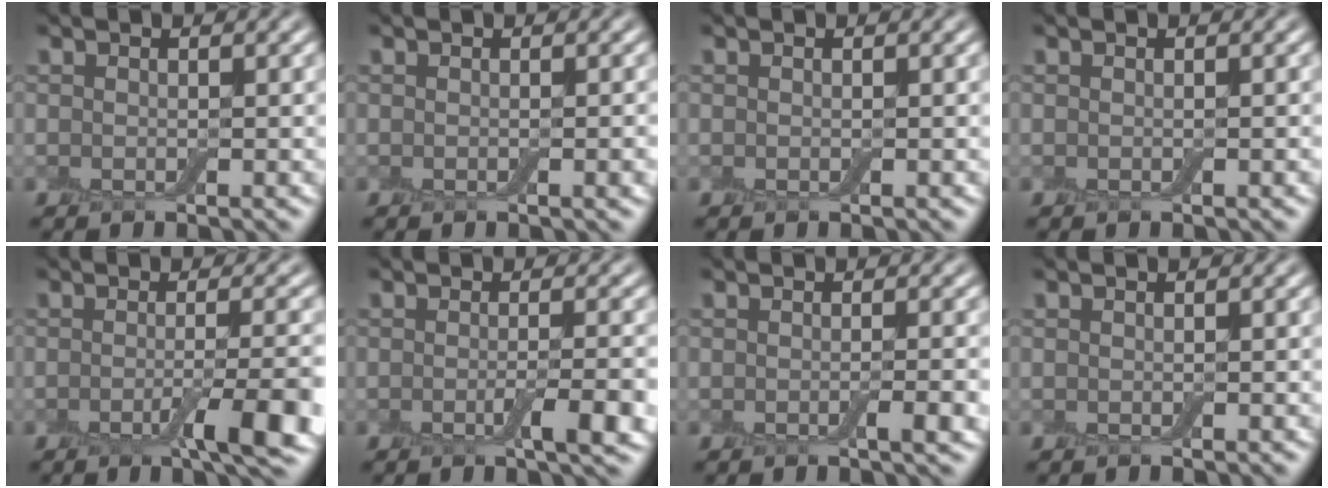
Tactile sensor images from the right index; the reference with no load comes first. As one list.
[{"total": 1.3, "force": [-0.2, 0.4, 1.2], "torque": [-0.012, -0.002, -0.005]}, {"total": 0.0}, {"total": 0.0}, {"total": 5.5, "force": [-2.6, 0.8, 4.8], "torque": [-0.078, -0.007, -0.039]}, {"total": 3.4, "force": [-1.5, 0.6, 3.0], "torque": [-0.051, -0.008, -0.023]}, {"total": 1.8, "force": [-0.8, 0.3, 1.6], "torque": [-0.024, -0.006, -0.011]}, {"total": 0.0}]